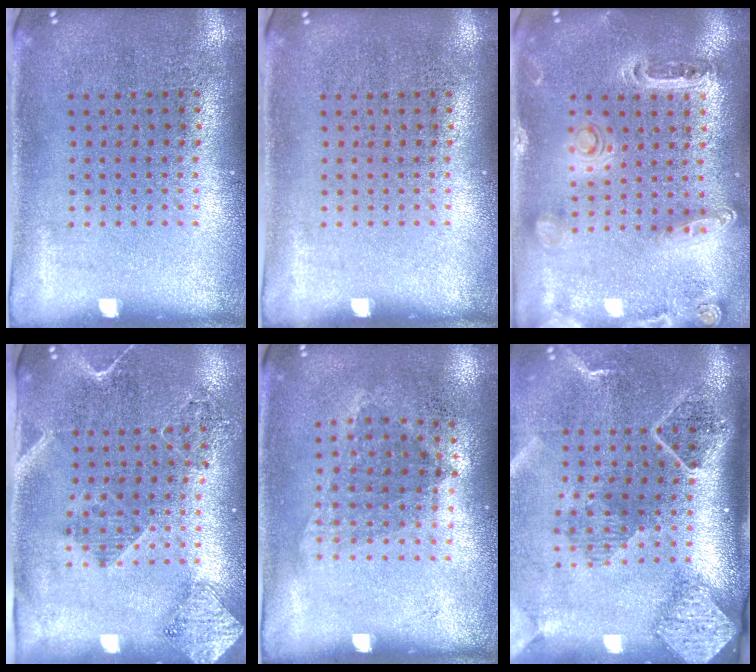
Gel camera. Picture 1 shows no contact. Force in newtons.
{"total": 0.0}
{"total": 1.3, "press": 1.3, "slide": 0.3}
{"total": 1.8, "press": 1.7, "slide": 0.8}
{"total": 0.9, "press": 0.7, "slide": 0.6}
{"total": 2.7, "press": 2.0, "slide": 1.8}